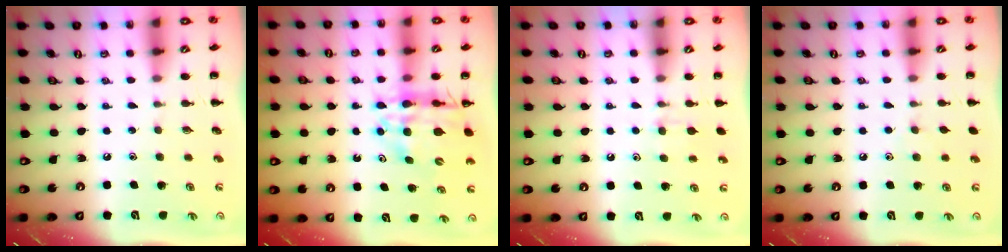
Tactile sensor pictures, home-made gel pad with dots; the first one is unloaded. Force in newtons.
{"total": 13.5, "press": 12.9, "slide": 3.9}
{"total": 5.9, "press": 5.6, "slide": 1.7}
{"total": 3.8, "press": 3.6, "slide": 1.4}